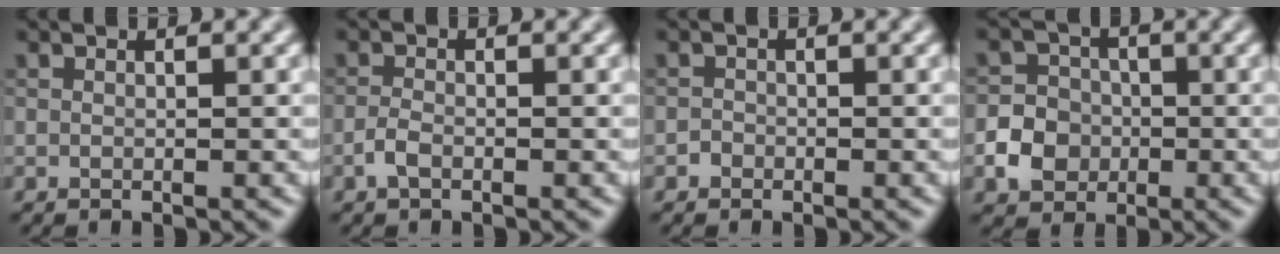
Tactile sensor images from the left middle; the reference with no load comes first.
{"total": 1.3, "force": [-0.8, 0.5, 0.9], "torque": [-0.022, 0.002, -0.018]}
{"total": 0.7, "force": [-0.4, 0.5, 0.0], "torque": [0.002, -0.001, -0.008]}
{"total": 3.8, "force": [-1.1, 3.4, 1.3], "torque": [-0.013, 0.004, -0.031]}